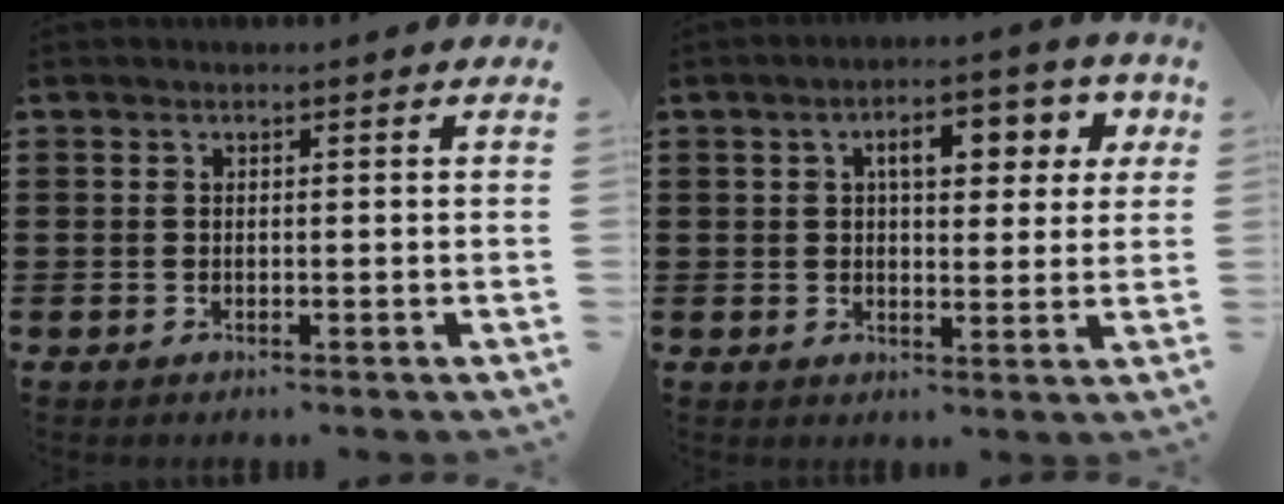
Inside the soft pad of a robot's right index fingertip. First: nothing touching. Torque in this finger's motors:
{"motor_torque": [0.72, -0.12, 0.30, 0.09]}